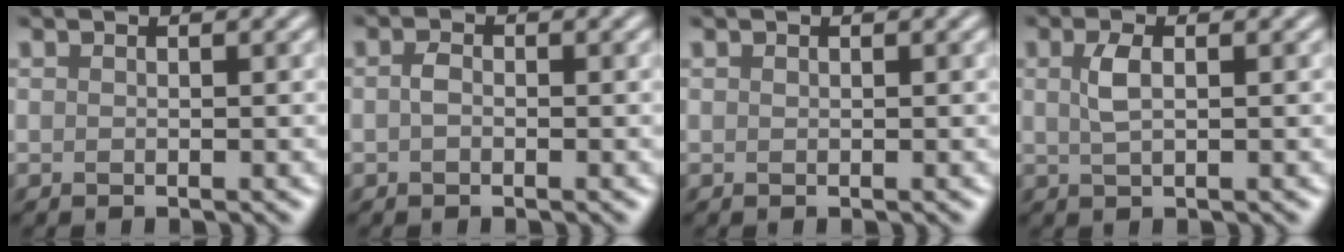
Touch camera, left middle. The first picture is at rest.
{"total": 1.1, "force": [-0.2, 0.8, 0.8], "torque": [-0.018, 0.002, -0.006]}
{"total": 0.0}
{"total": 2.0, "force": [0.6, 0.8, 1.8], "torque": [-0.041, 0.004, 0.010]}